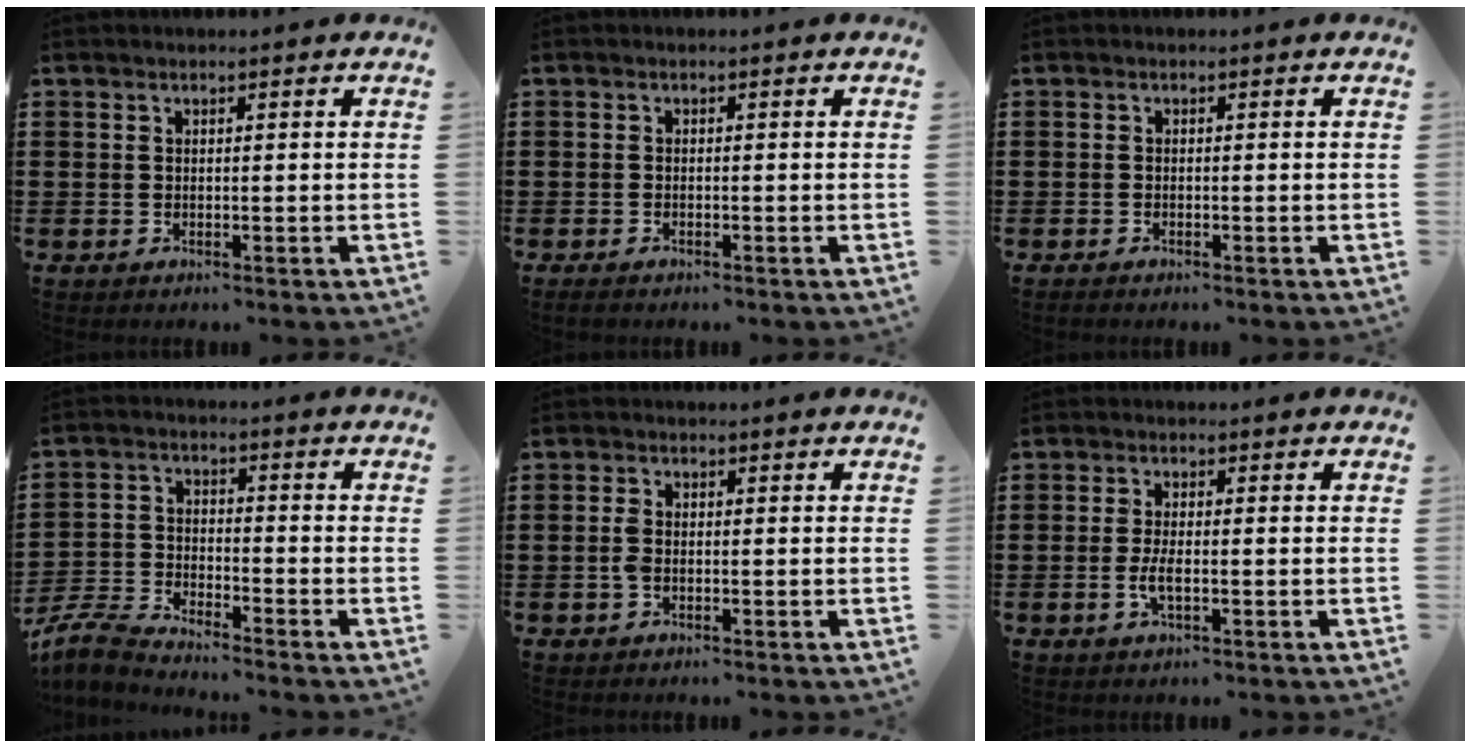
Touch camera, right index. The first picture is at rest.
{"total": 0.8, "force": [-0.7, 0.1, 0.4], "torque": [-0.009, -0.005, -0.013]}
{"total": 0.5, "force": [-0.5, 0.0, 0.2], "torque": [-0.006, -0.006, -0.008]}
{"total": 4.9, "force": [-4.7, 0.4, 1.3], "torque": [-0.053, -0.007, -0.101]}
{"total": 2.0, "force": [-0.5, 1.0, 1.6], "torque": [-0.039, -0.003, -0.011]}
{"total": 2.9, "force": [-0.8, 0.6, 2.7], "torque": [-0.062, -0.008, -0.019]}